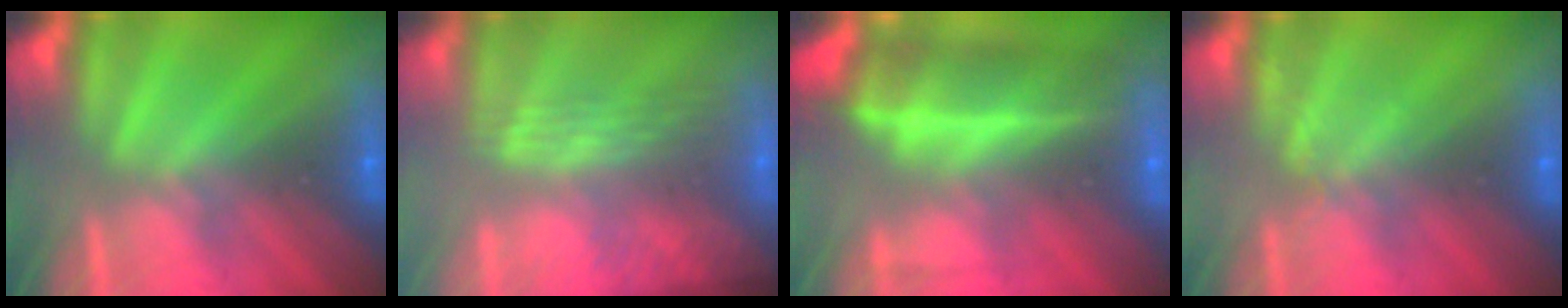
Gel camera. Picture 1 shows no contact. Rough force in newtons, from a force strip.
{"total": 2.7}
{"total": 7.6}
{"total": 2.1}